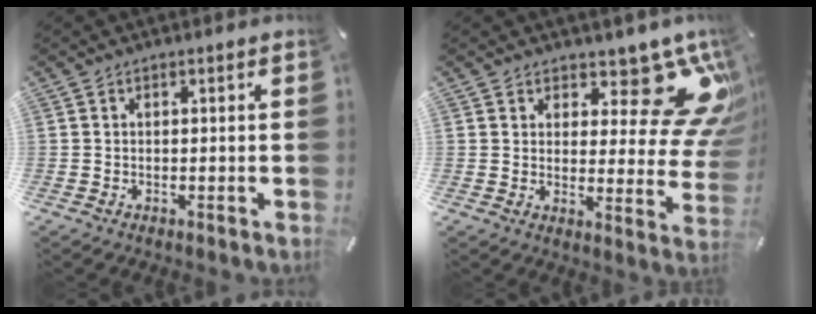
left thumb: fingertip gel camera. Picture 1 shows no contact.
{"total": 14.0, "force": [9.2, 5.6, 8.9], "torque": [-0.102, -0.081, 0.155]}